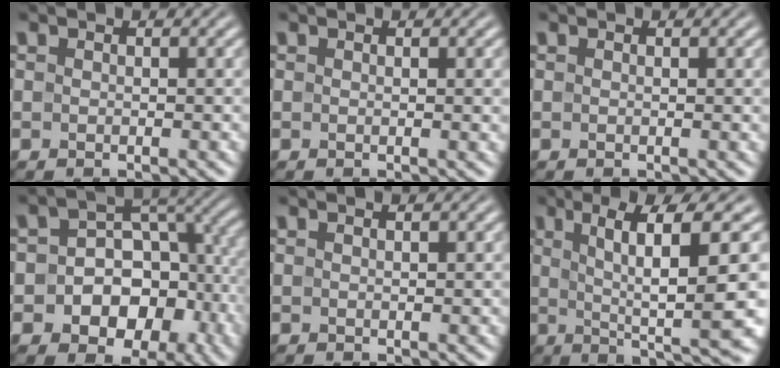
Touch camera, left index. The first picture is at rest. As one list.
[{"total": 1.3, "force": [0.3, 0.3, 1.2], "torque": [-0.012, 0.003, 0.003]}, {"total": 0.7, "force": [0.2, 0.2, 0.7], "torque": [-0.006, 0.004, 0.002]}, {"total": 10.5, "force": [-3.0, 8.0, 6.1], "torque": [-0.061, 0.003, -0.057]}, {"total": 0.6, "force": [0.4, 0.1, 0.5], "torque": [-0.004, 0.004, 0.007]}, {"total": 11.4, "force": [1.6, 2.2, 11.0], "torque": [-0.162, 0.008, 0.033]}]